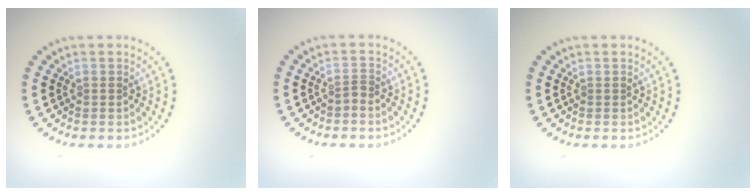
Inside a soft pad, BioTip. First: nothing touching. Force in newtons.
{"total": 0.6, "press": 0.3, "slide": 0.5}
{"total": 0.0}